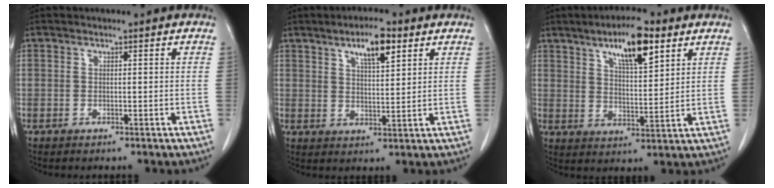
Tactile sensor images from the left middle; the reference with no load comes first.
{"total": 6.4, "force": [3.7, 1.5, 5.0], "torque": [-0.087, 0.003, 0.060]}
{"total": 9.9, "force": [5.8, 2.3, 7.7], "torque": [-0.131, 0.004, 0.096]}